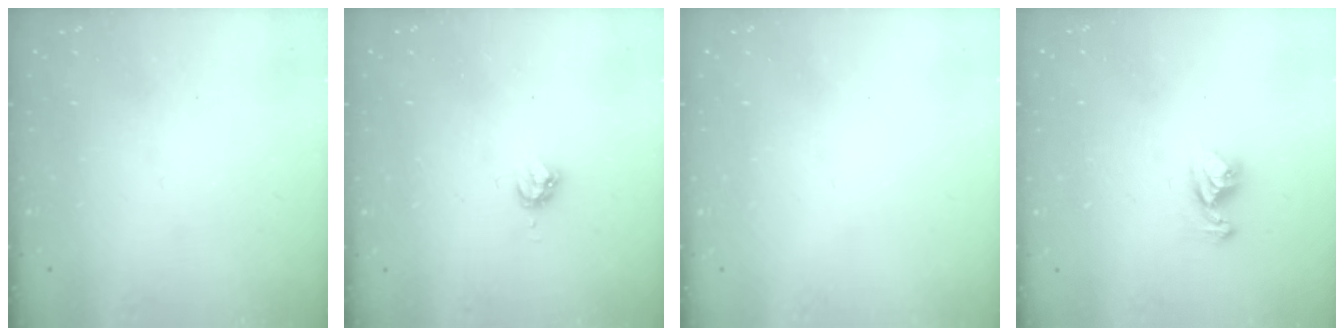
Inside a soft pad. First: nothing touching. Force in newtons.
{"total": 4.3, "press": 4.3, "slide": 0.3}
{"total": 0.0}
{"total": 8.2, "press": 8.2, "slide": 0.8}